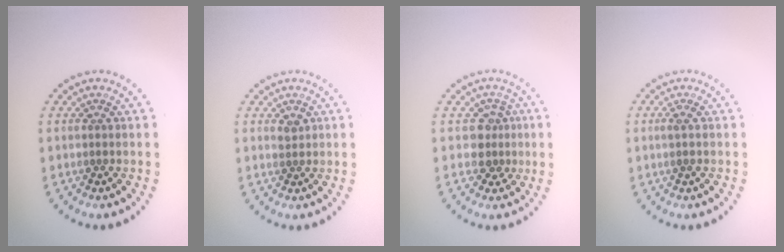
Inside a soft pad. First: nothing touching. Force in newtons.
{"total": 0.8, "press": 0.8, "slide": 0.3}
{"total": 2.2, "press": 1.8, "slide": 1.4}
{"total": 0.6, "press": 0.4, "slide": 0.4}